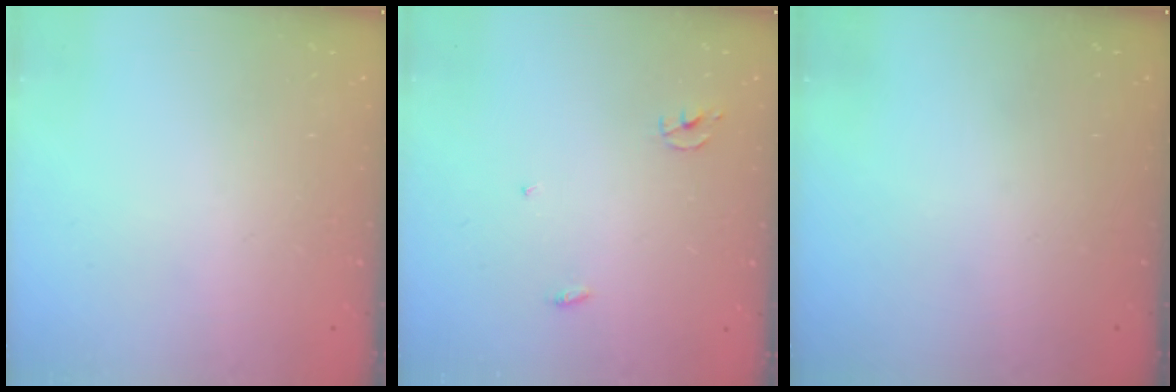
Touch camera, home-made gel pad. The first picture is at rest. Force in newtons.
{"total": 2.3, "press": 2.3, "slide": 0.2}
{"total": 0.0}